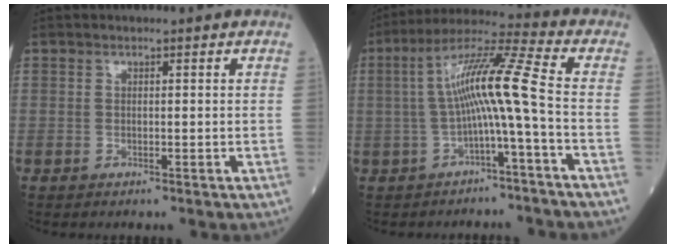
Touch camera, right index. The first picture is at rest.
{"total": 11.1, "force": [-1.5, -0.3, 10.9], "torque": [-0.205, 0.033, -0.027]}